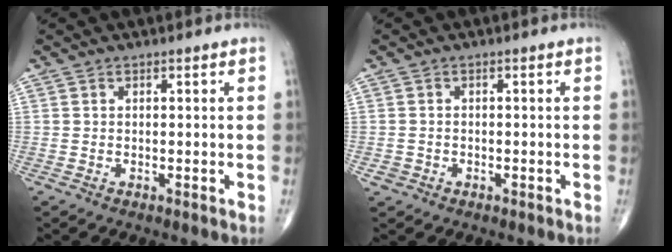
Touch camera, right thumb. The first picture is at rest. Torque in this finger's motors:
{"motor_torque": [0.08, 0.02, -0.10, -0.16, -0.02]}